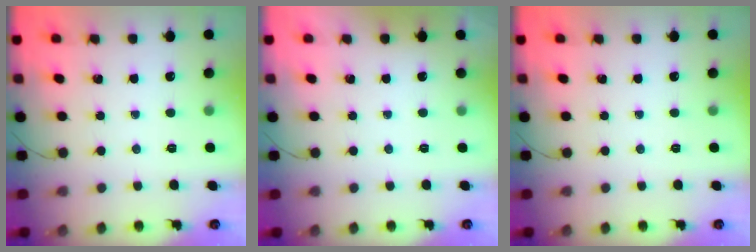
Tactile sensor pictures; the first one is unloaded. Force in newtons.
{"total": 1.9, "press": 1.9, "slide": 0.3}
{"total": 0.0}